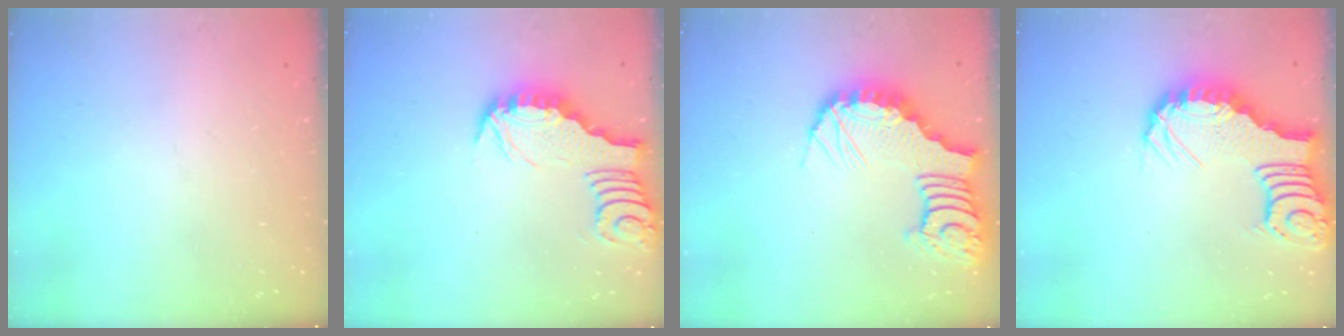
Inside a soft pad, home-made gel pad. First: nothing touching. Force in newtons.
{"total": 3.2, "press": 3.2, "slide": 0.4}
{"total": 13.8, "press": 13.7, "slide": 1.8}
{"total": 5.7, "press": 5.6, "slide": 0.6}